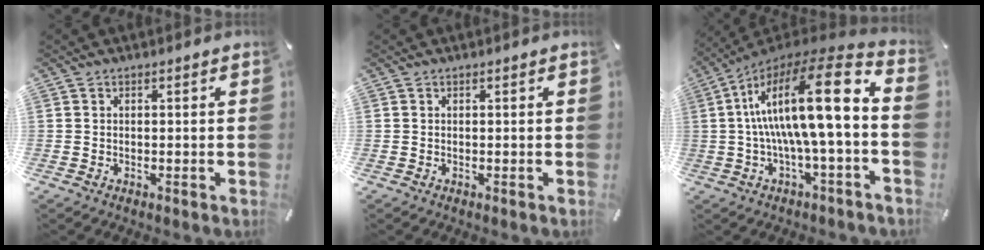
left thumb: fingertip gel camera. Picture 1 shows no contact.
{"total": 0.0}
{"total": 21.1, "force": [2.4, 4.9, 20.4], "torque": [-0.357, -0.033, 0.026]}